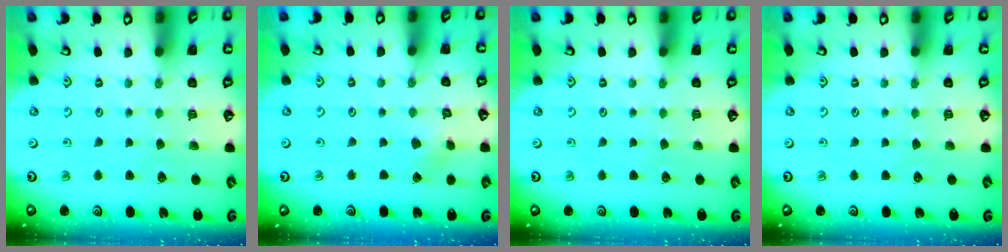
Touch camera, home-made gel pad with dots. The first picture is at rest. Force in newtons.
{"total": 2.2, "press": 2.2, "slide": 0.2}
{"total": 0.0}
{"total": 0.0}